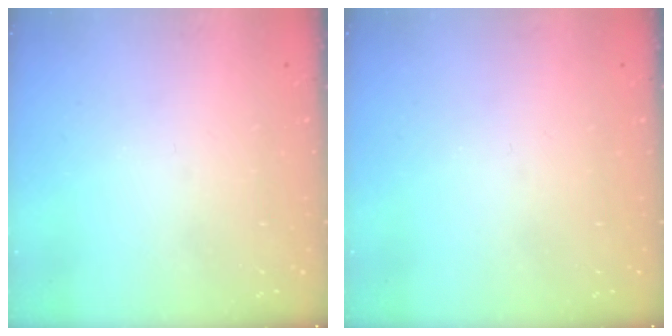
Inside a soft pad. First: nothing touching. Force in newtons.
{"total": 0.0}